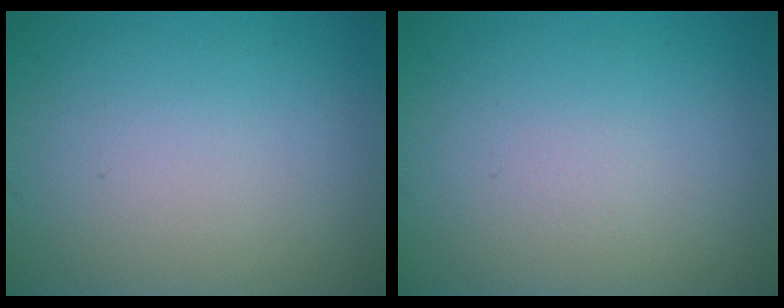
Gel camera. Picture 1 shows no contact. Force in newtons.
{"total": 0.0}